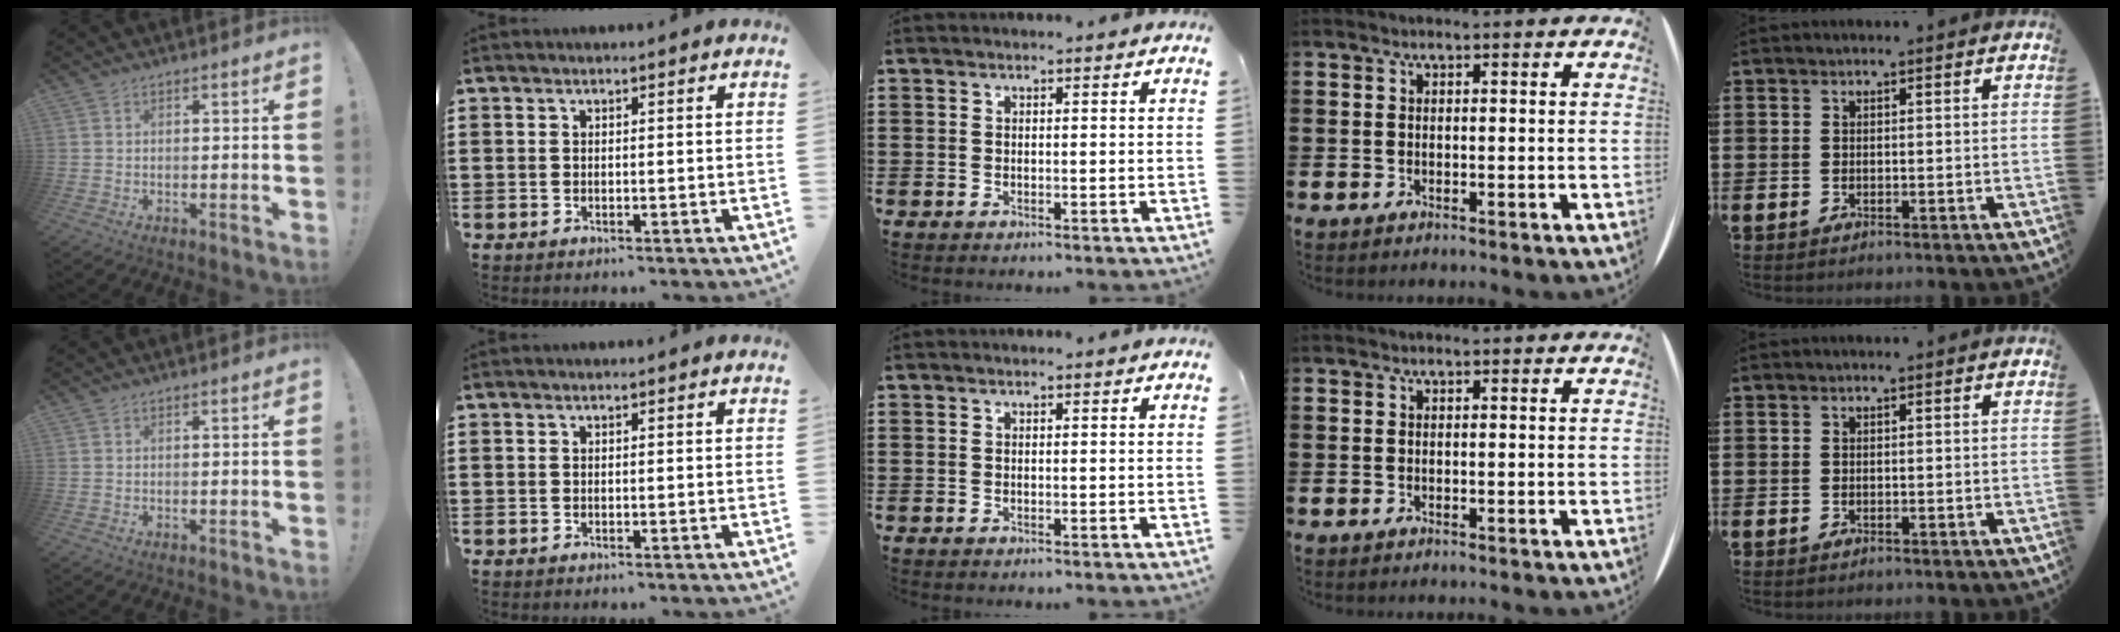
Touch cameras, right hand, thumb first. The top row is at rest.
{}